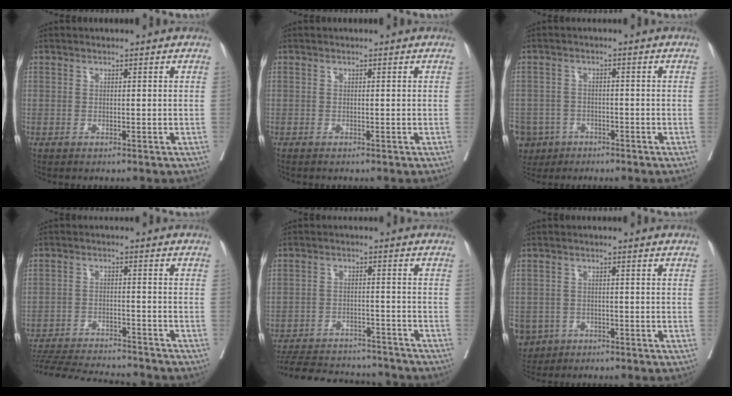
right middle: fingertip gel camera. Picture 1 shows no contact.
{"total": 1.0, "force": [-0.8, -0.1, 0.5], "torque": [-0.006, 0.001, -0.011]}
{"total": 9.7, "force": [-5.7, 7.6, 1.9], "torque": [-0.070, -0.004, -0.092]}
{"total": 18.2, "force": [-17.0, 1.9, 6.3], "torque": [-0.132, -0.026, -0.249]}
{"total": 17.1, "force": [-15.7, 4.5, 5.0], "torque": [-0.111, -0.001, -0.220]}
{"total": 6.3, "force": [-3.5, 5.1, 1.0], "torque": [-0.031, 0.003, -0.055]}